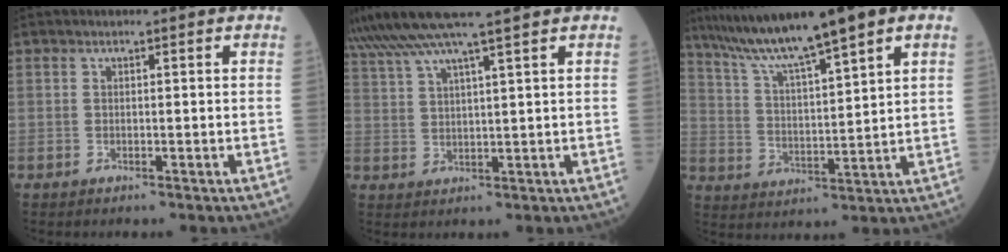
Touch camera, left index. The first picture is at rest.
{"total": 11.8, "force": [9.8, -1.5, 6.3], "torque": [-0.116, 0.023, 0.166]}
{"total": 15.7, "force": [11.3, 0.5, 10.9], "torque": [-0.180, 0.025, 0.188]}